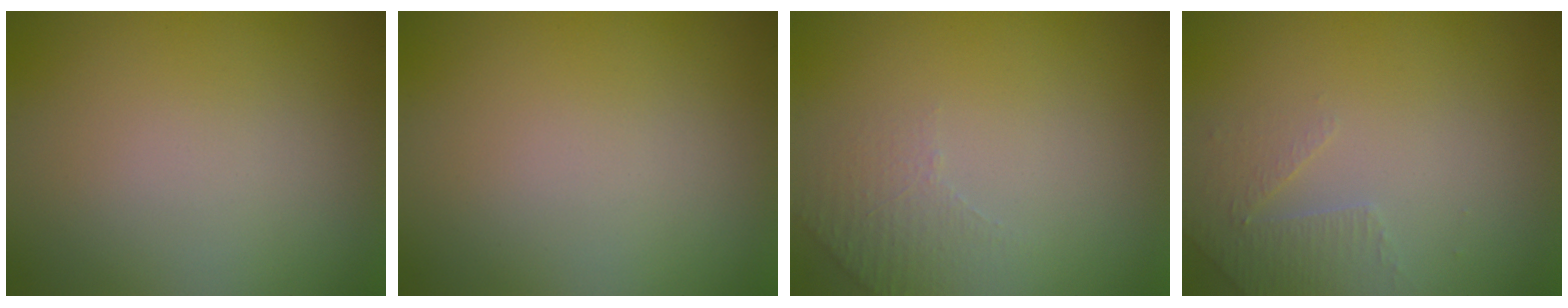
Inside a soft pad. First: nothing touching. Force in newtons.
{"total": 0.0}
{"total": 2.1, "press": 2.0, "slide": 0.5}
{"total": 1.9, "press": 1.8, "slide": 0.5}